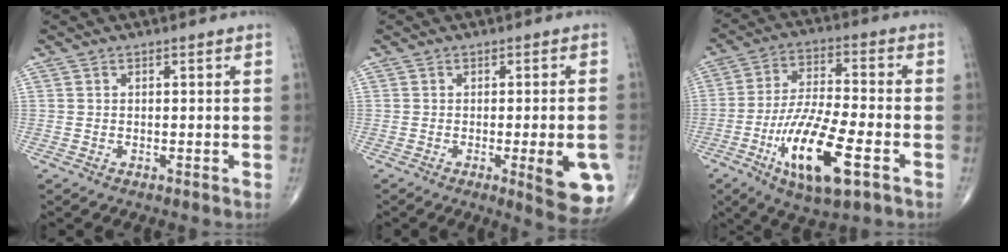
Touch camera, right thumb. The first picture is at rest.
{"total": 10.5, "force": [-3.2, 2.3, 9.7], "torque": [-0.107, -0.005, -0.033]}
{"total": 16.6, "force": [-6.5, 5.1, 14.4], "torque": [-0.275, 0.015, -0.108]}